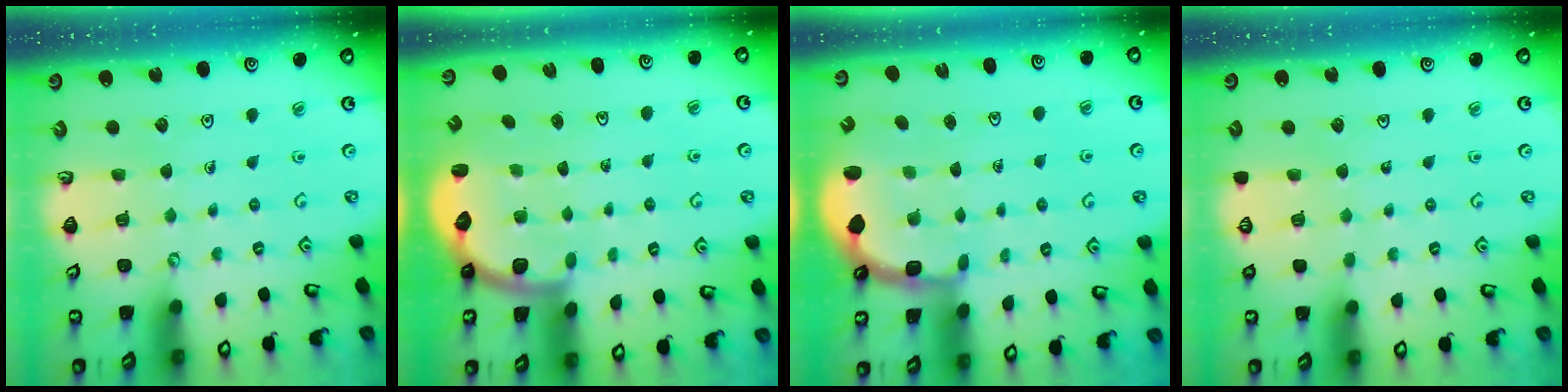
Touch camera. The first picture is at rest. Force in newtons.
{"total": 2.6, "press": 2.2, "slide": 1.3}
{"total": 2.2, "press": 2.0, "slide": 1.1}
{"total": 0.0}